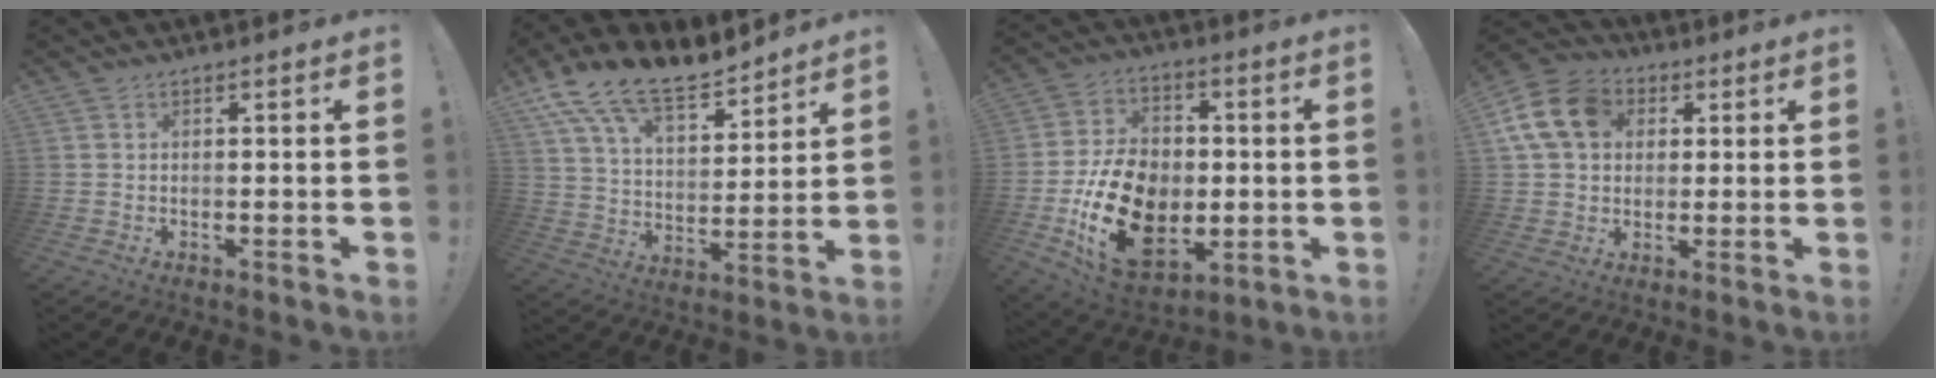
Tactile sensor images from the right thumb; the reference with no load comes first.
{"total": 16.1, "force": [12.5, 6.5, 7.7], "torque": [-0.150, -0.089, 0.231]}
{"total": 22.6, "force": [-4.7, 16.2, 15.0], "torque": [-0.271, 0.029, -0.060]}
{"total": 15.1, "force": [4.3, 11.9, 8.2], "torque": [-0.137, -0.002, 0.088]}